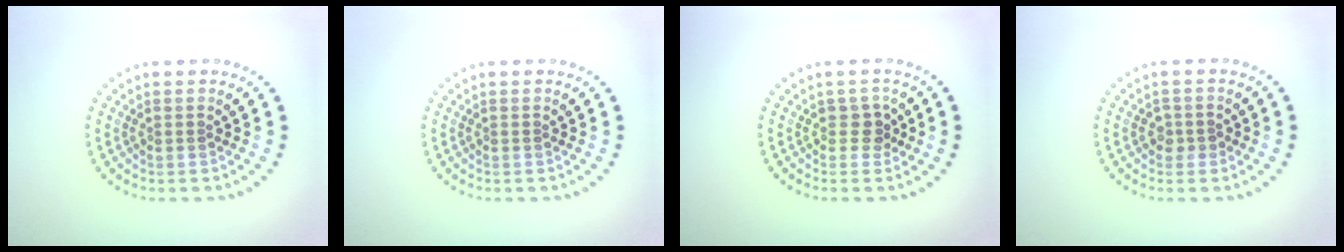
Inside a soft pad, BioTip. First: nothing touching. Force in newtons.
{"total": 0.0}
{"total": 1.5, "press": 1.4, "slide": 0.6}
{"total": 1.3, "press": 1.2, "slide": 0.4}